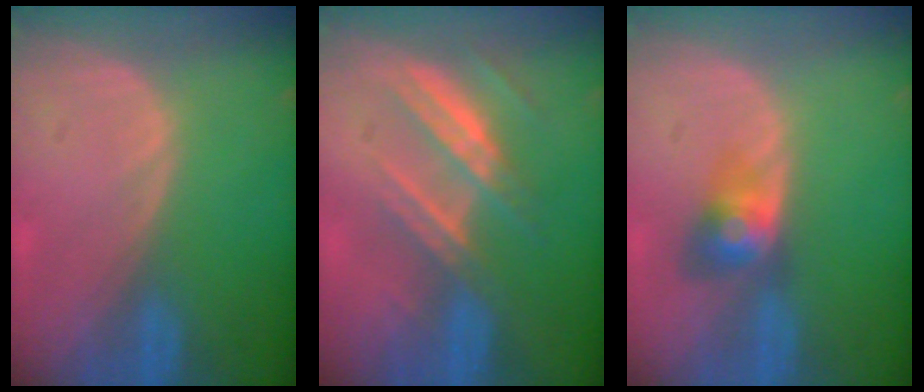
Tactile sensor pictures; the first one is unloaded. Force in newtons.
{"total": 7.5, "press": 6.7, "slide": 3.3}
{"total": 4.0, "press": 4.0, "slide": 0.2}